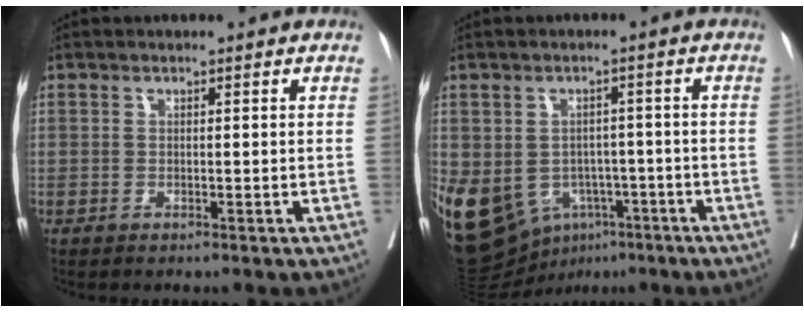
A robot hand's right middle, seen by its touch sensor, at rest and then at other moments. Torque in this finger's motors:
{"motor_torque": [1.90, -0.23, 1.05, 0.22]}